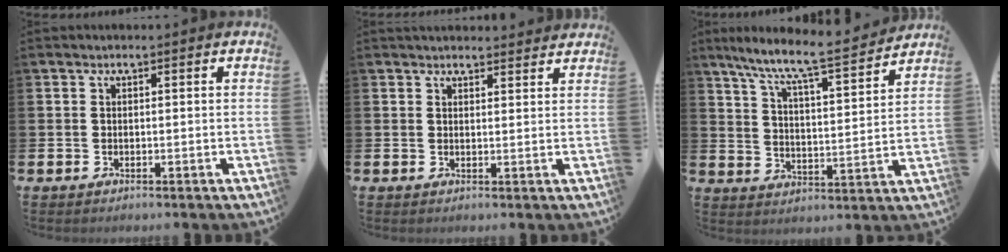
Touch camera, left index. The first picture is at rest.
{"total": 2.4, "force": [2.4, 0.5, 0.0], "torque": [0.004, -0.014, 0.042]}
{"total": 8.2, "force": [7.7, 0.1, 3.0], "torque": [-0.087, -0.063, 0.126]}